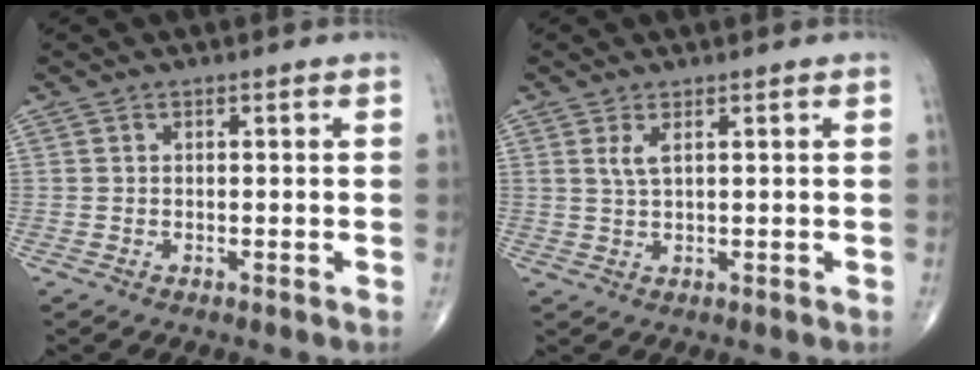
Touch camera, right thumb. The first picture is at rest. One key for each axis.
{"total": 2.1, "fx": 1.0, "fy": 0.5, "fz": 1.8, "tx": -0.045, "ty": -0.003, "tz": 0.026}